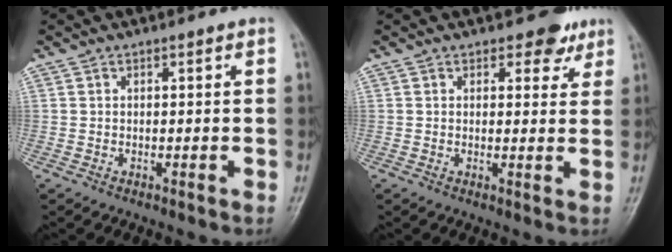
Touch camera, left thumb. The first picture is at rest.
{"total": 4.0, "force": [2.9, 2.4, 1.5], "torque": [0.010, -0.015, 0.033]}